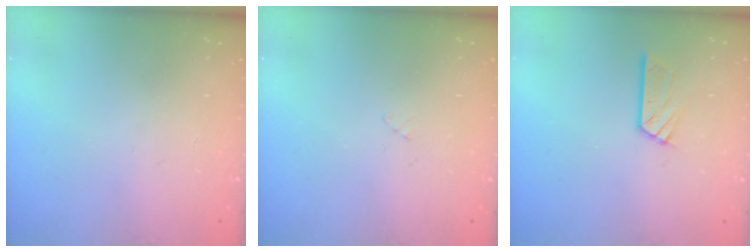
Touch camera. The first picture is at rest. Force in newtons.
{"total": 2.7, "press": 2.7, "slide": 0.3}
{"total": 6.9, "press": 6.9, "slide": 0.6}